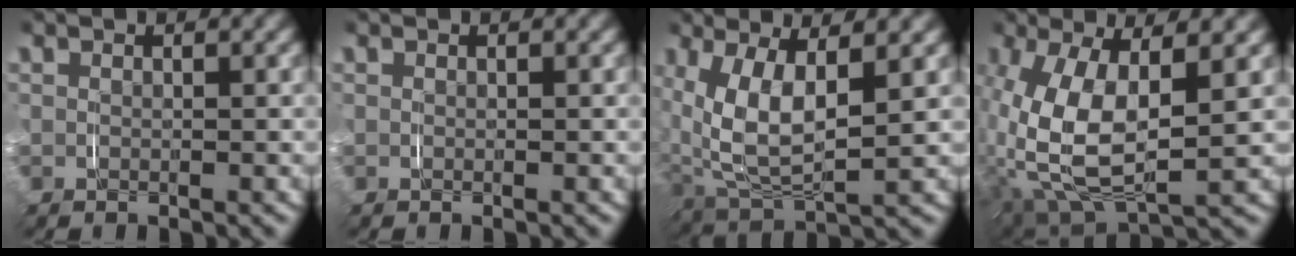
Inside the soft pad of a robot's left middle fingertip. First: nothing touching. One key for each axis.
{"total": 0.0}
{"total": 7.2, "fx": 0.7, "fy": 4.3, "fz": 5.8, "tx": -0.143, "ty": -0.016, "tz": 0.021}
{"total": 10.2, "fx": -0.8, "fy": 6.1, "fz": 8.1, "tx": -0.216, "ty": -0.042, "tz": 0.011}